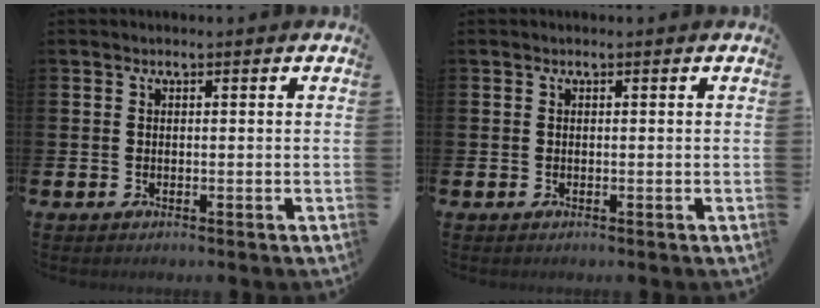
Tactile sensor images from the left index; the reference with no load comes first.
{"total": 0.0}